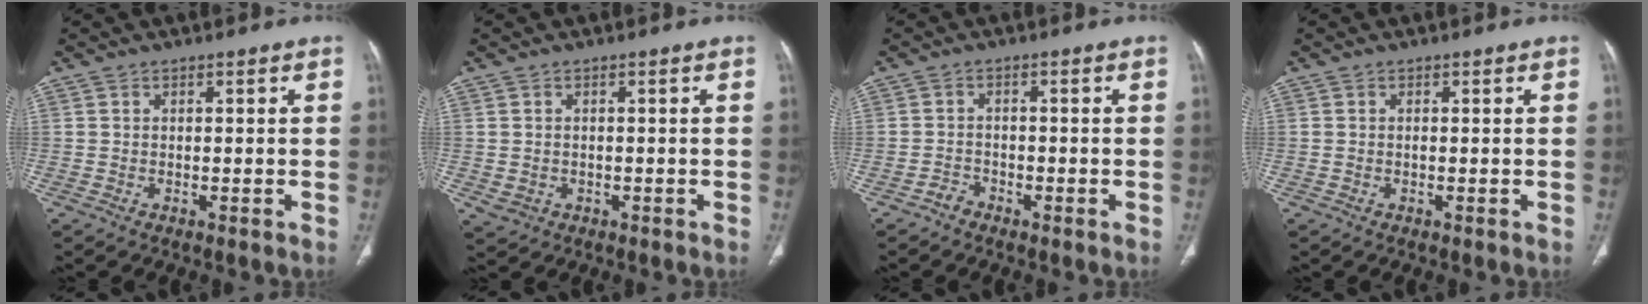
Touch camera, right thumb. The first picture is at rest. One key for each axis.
{"total": 2.4, "fx": -0.3, "fy": 2.1, "fz": 1.0, "tx": -0.020, "ty": 0.003, "tz": 0.008}
{"total": 1.7, "fx": -1.3, "fy": 1.0, "fz": 0.1, "tx": -0.001, "ty": 0.006, "tz": -0.027}
{"total": 0.0}